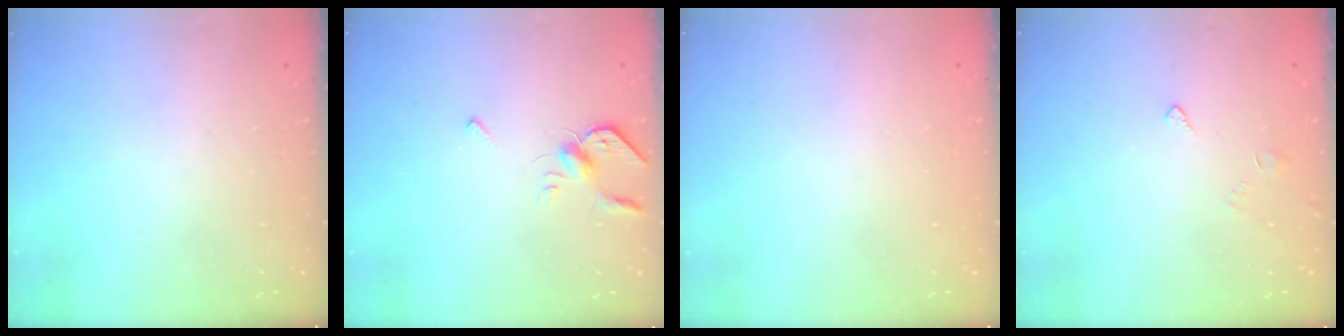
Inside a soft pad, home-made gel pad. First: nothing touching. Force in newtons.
{"total": 4.4, "press": 4.3, "slide": 0.9}
{"total": 1.9, "press": 1.9, "slide": 0.1}
{"total": 2.5, "press": 2.4, "slide": 0.6}